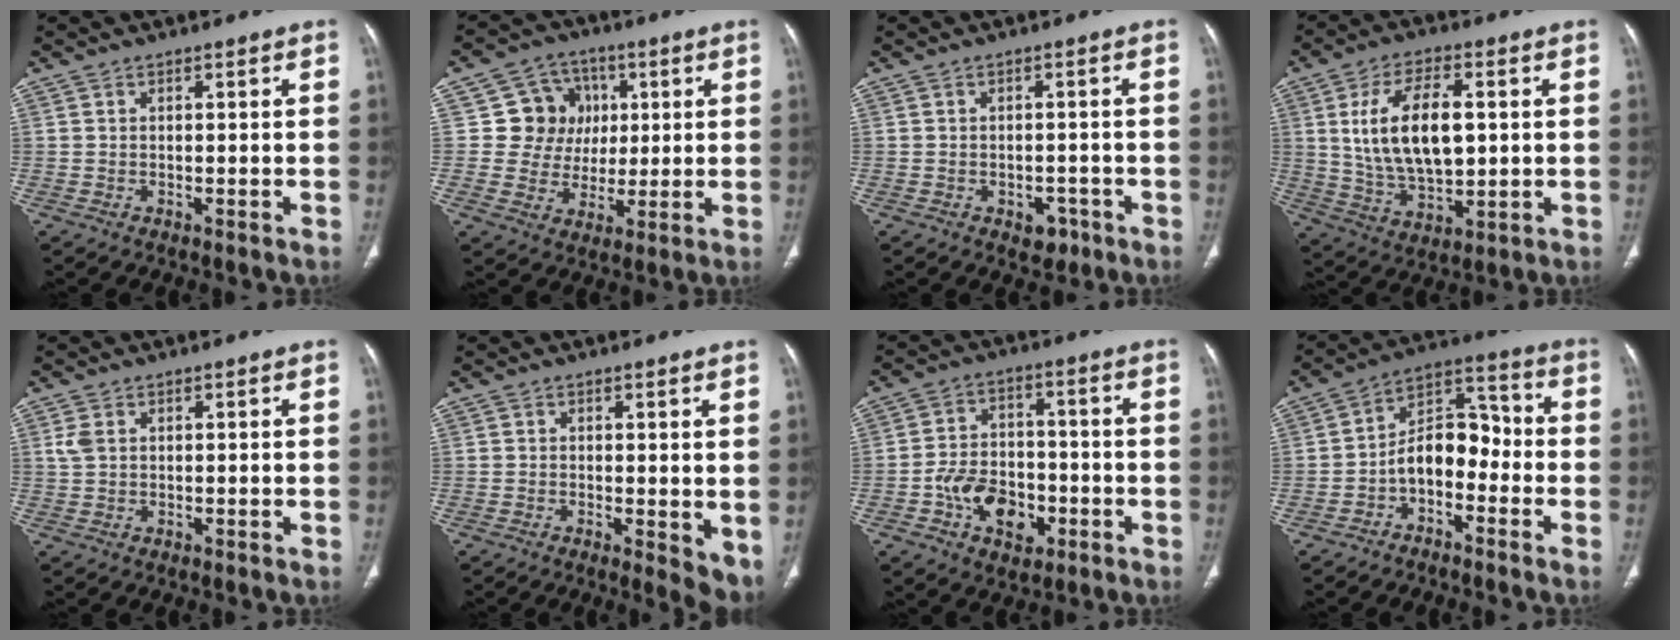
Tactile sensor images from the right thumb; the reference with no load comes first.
{"total": 10.3, "force": [2.2, 9.8, 2.6], "torque": [0.008, 0.005, 0.038]}
{"total": 3.4, "force": [-1.8, 2.4, 1.6], "torque": [-0.004, 0.009, -0.017]}
{"total": 15.7, "force": [2.4, 8.2, 13.2], "torque": [-0.224, -0.005, 0.052]}
{"total": 2.3, "force": [0.8, 1.5, 1.6], "torque": [-0.042, 0.006, 0.020]}
{"total": 5.6, "force": [-0.2, 2.3, 5.1], "torque": [-0.058, -0.015, -0.002]}
{"total": 11.2, "force": [-3.9, 7.7, 7.1], "torque": [-0.091, 0.027, -0.064]}
{"total": 8.8, "force": [-3.0, 5.5, 6.2], "torque": [-0.079, 0.050, -0.062]}